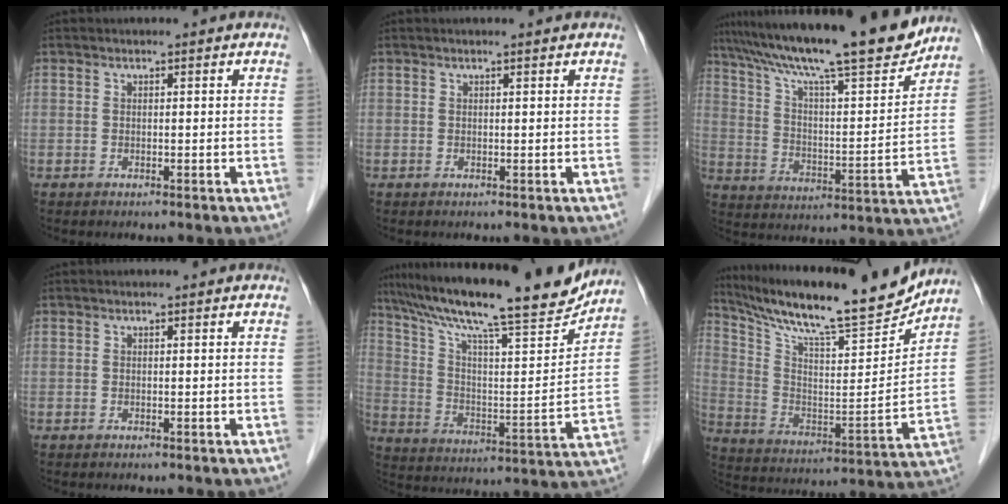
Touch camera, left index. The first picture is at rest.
{"total": 0.7, "force": [0.7, -0.1, 0.3], "torque": [-0.010, 0.002, 0.014]}
{"total": 21.9, "force": [18.5, 1.4, 11.7], "torque": [-0.202, -0.005, 0.285]}
{"total": 0.0}
{"total": 23.3, "force": [19.4, 2.2, 12.6], "torque": [-0.221, -0.008, 0.298]}
{"total": 22.4, "force": [19.8, 2.2, 10.3], "torque": [-0.193, -0.028, 0.313]}